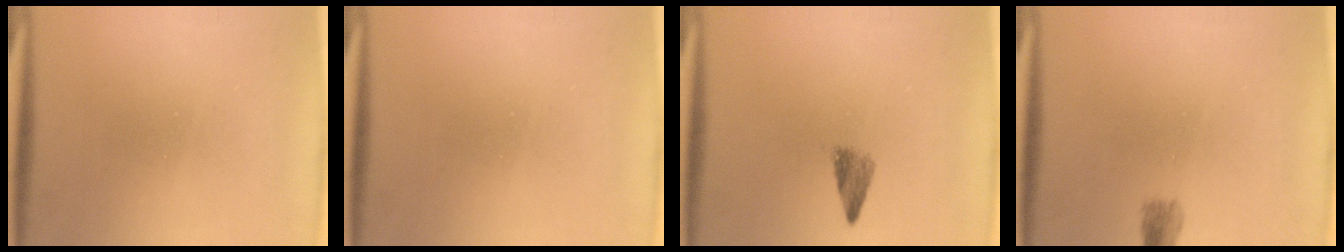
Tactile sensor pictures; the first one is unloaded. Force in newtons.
{"total": 0.0}
{"total": 2.4}
{"total": 1.8}